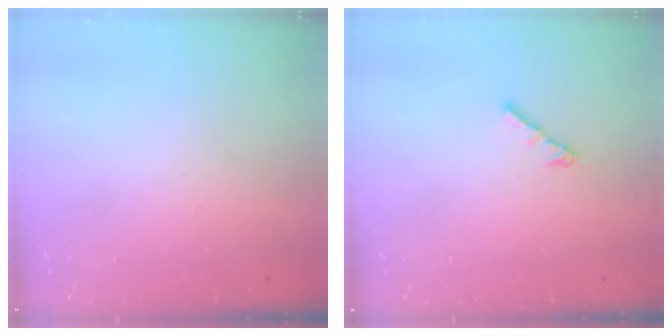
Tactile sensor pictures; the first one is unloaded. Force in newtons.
{"total": 3.1, "press": 3.0, "slide": 0.7}